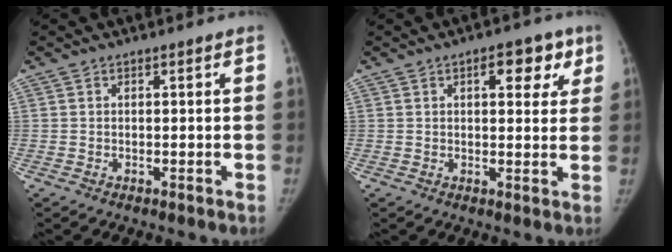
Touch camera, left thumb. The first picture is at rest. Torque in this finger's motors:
{"motor_torque": [0.26, 0.26, 0.63, -0.52, 0.04]}